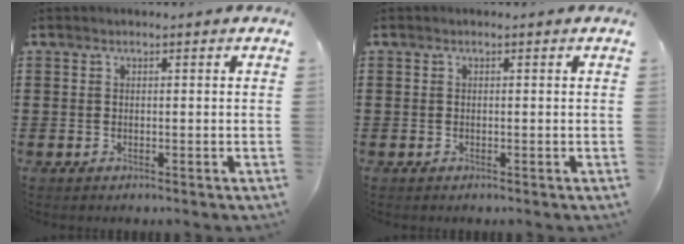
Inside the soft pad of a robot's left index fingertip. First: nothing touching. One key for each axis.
{"total": 0.0}